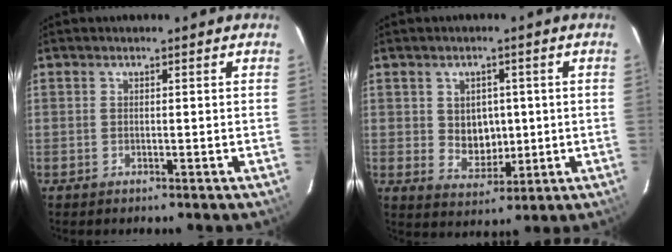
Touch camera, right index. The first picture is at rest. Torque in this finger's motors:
{"motor_torque": [0.44, 0.22, 0.31, 0.02]}